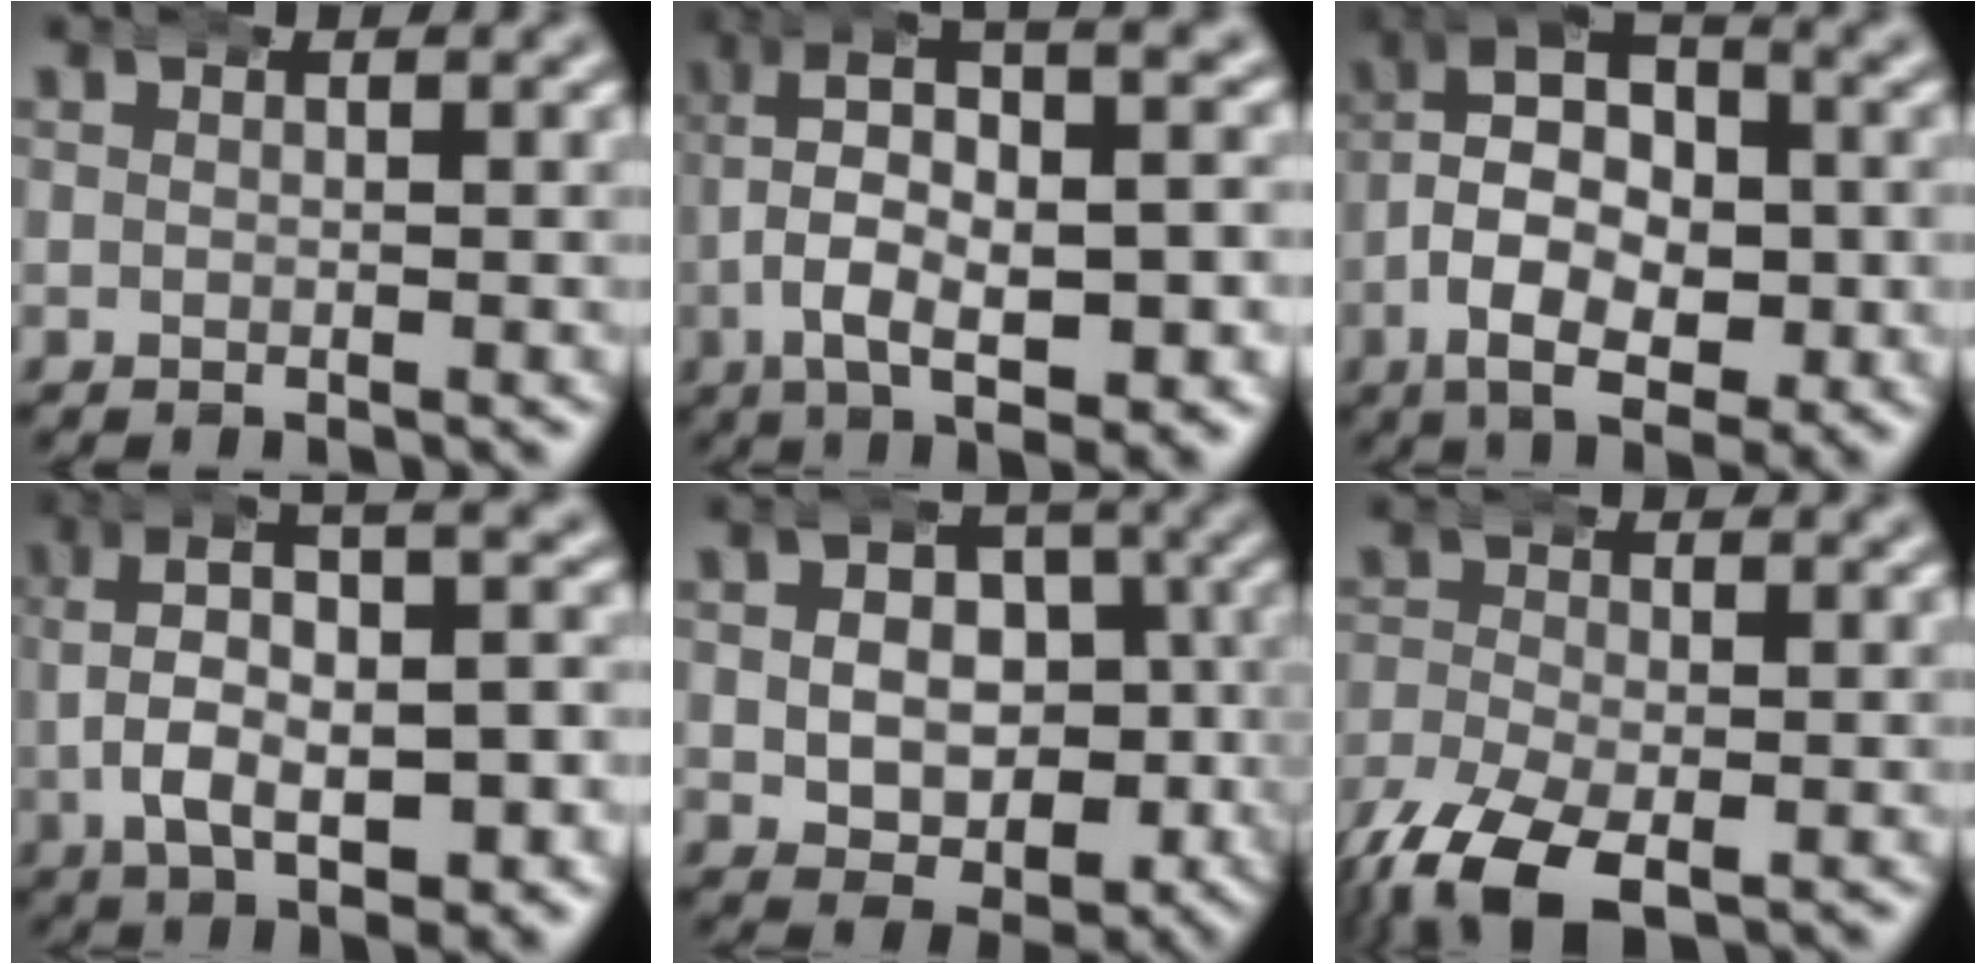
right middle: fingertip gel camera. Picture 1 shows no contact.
{"total": 8.3, "force": [0.7, 3.8, 7.3], "torque": [-0.125, -0.012, 0.017]}
{"total": 9.1, "force": [0.7, 5.7, 7.1], "torque": [-0.113, -0.017, 0.006]}
{"total": 7.4, "force": [0.4, 3.5, 6.5], "torque": [-0.111, -0.007, 0.012]}
{"total": 9.1, "force": [-5.2, 6.0, 4.4], "torque": [-0.044, -0.040, -0.070]}
{"total": 6.9, "force": [-4.5, 3.4, 4.0], "torque": [-0.087, -0.028, -0.062]}